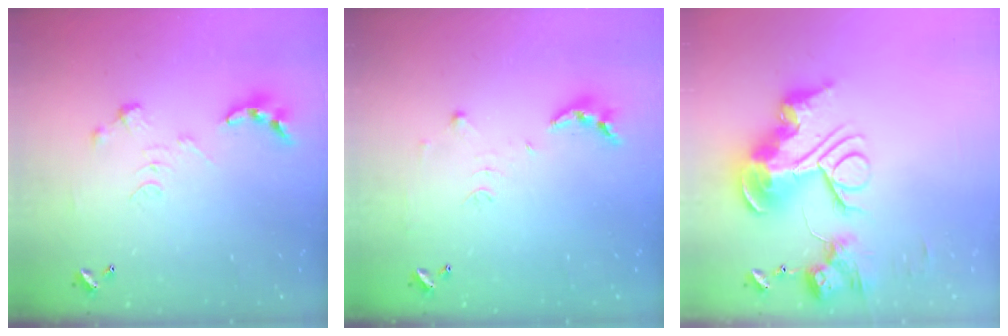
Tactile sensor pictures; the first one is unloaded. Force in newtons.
{"total": 8.7, "press": 8.7, "slide": 0.8}
{"total": 0.7, "press": 0.7, "slide": 0.0}